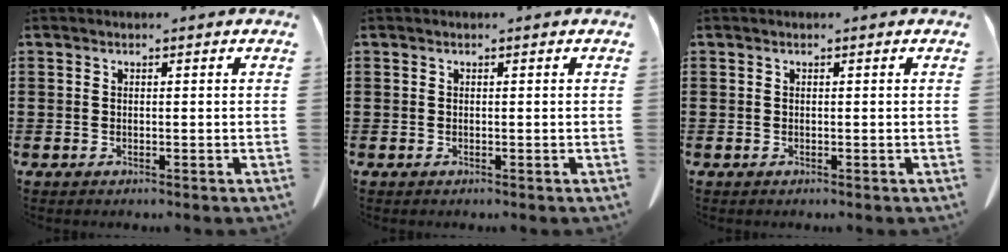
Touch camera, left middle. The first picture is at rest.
{"total": 0.0}
{"total": 0.0}